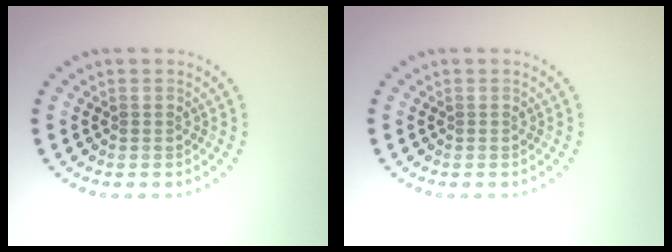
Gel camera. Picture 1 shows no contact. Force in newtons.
{"total": 0.0}